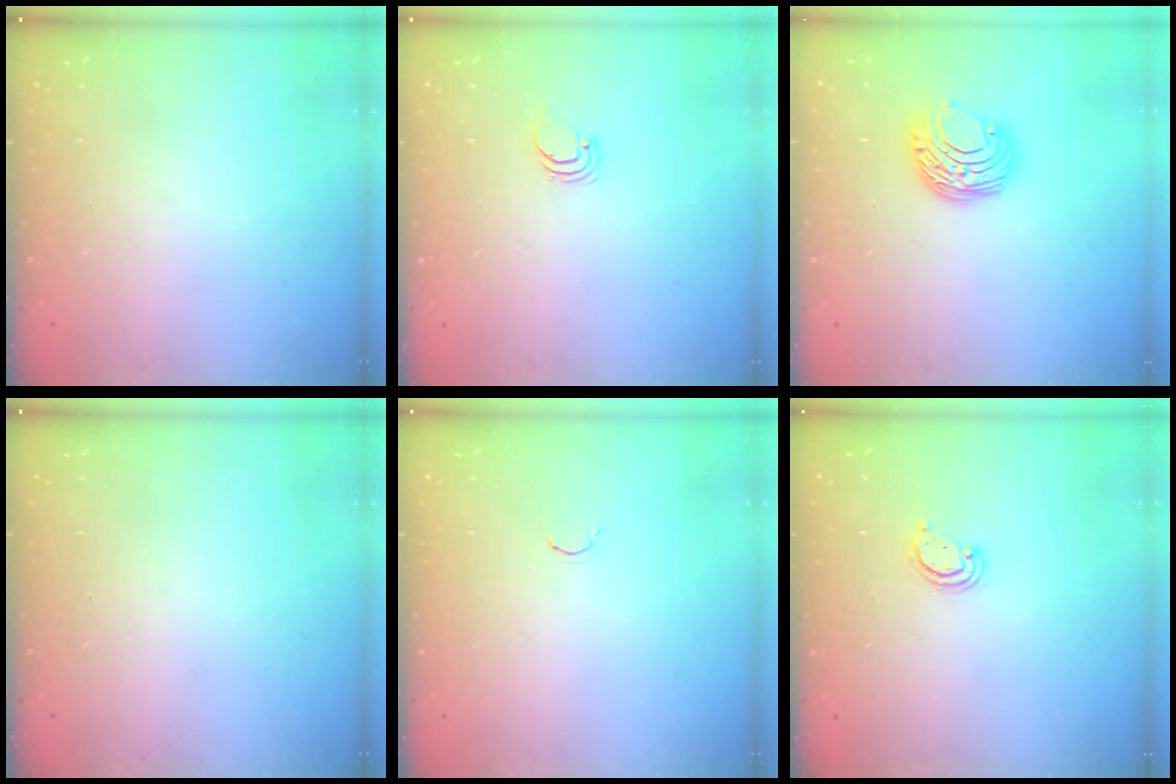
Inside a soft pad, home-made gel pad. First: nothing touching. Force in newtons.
{"total": 0.9, "press": 0.9, "slide": 0.0}
{"total": 8.7, "press": 8.6, "slide": 0.6}
{"total": 0.0}
{"total": 1.8, "press": 1.7, "slide": 0.4}
{"total": 2.3, "press": 2.3, "slide": 0.3}